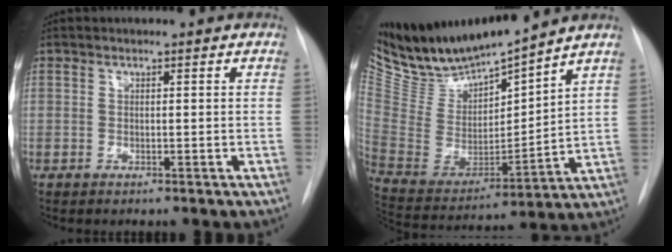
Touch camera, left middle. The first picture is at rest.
{"total": 14.6, "force": [13.9, 0.8, 4.2], "torque": [-0.089, -0.023, 0.280]}